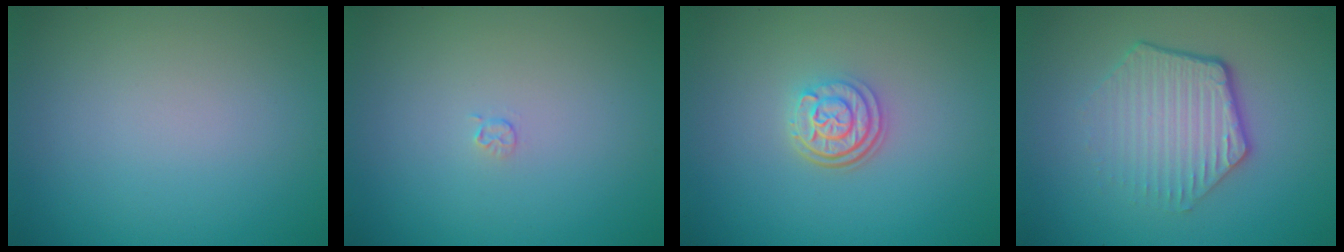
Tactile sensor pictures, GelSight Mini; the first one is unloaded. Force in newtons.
{"total": 0.6, "press": 0.3, "slide": 0.6}
{"total": 3.0, "press": 2.4, "slide": 1.8}
{"total": 4.5, "press": 3.2, "slide": 3.1}